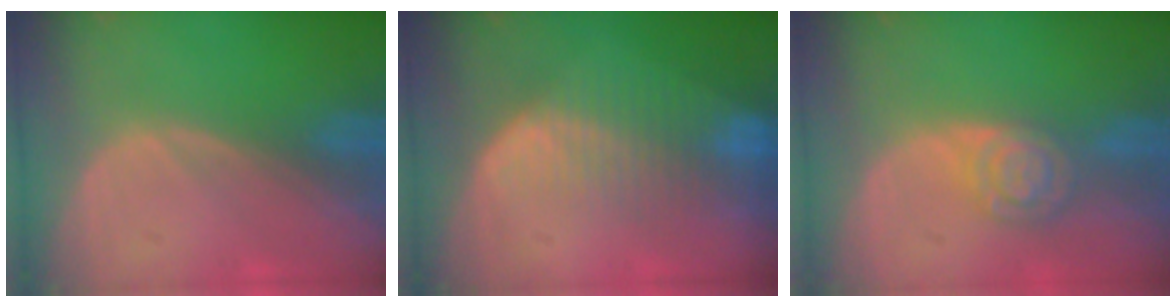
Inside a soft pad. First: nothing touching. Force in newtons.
{"total": 8.4, "press": 7.1, "slide": 4.4}
{"total": 5.5, "press": 4.9, "slide": 2.6}